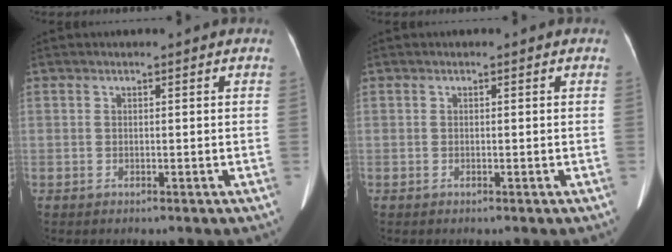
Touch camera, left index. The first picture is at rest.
{"total": 0.0}